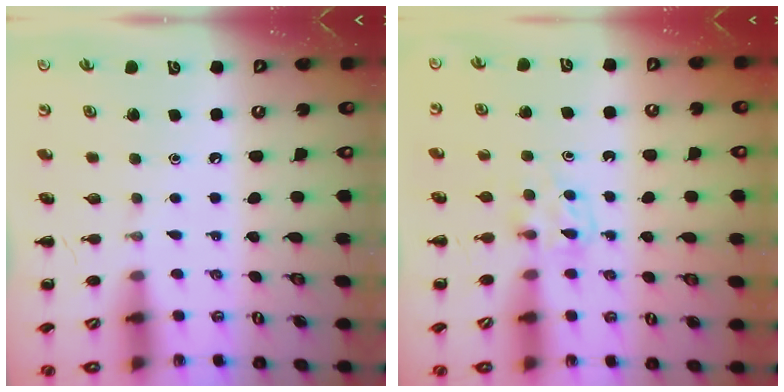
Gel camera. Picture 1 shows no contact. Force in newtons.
{"total": 3.6, "press": 3.3, "slide": 1.3}